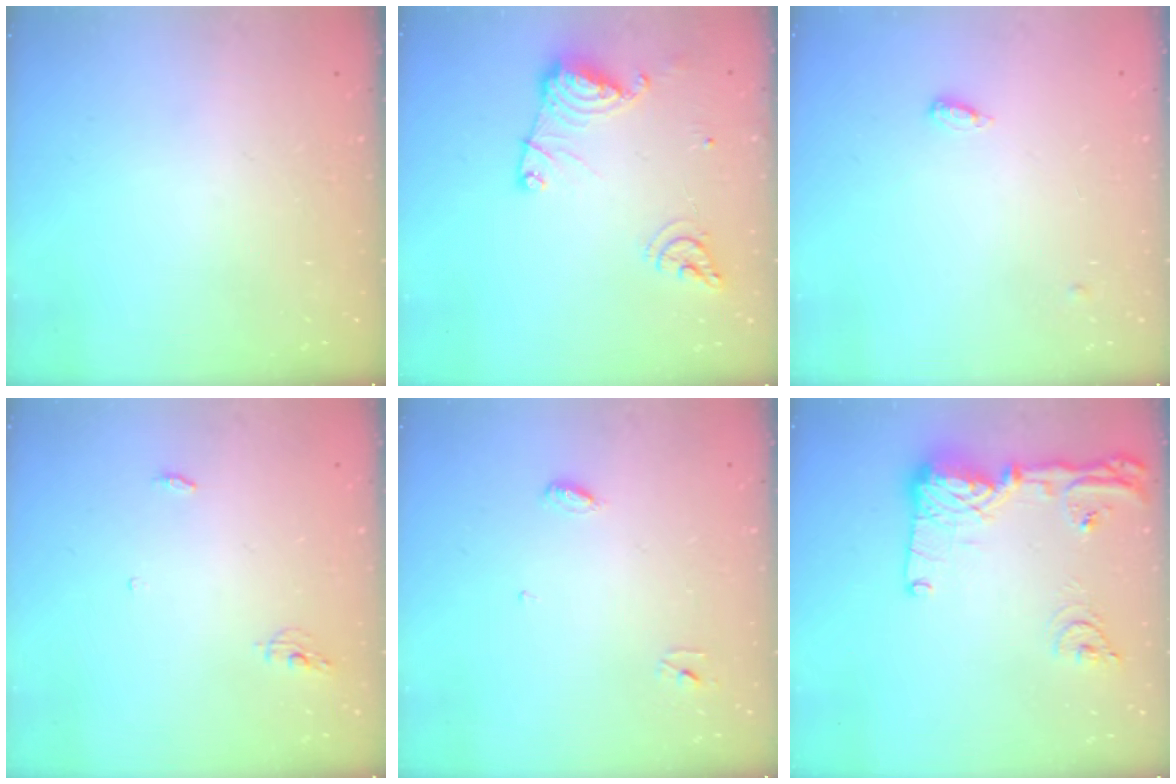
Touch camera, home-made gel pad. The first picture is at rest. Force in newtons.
{"total": 13.6, "press": 13.5, "slide": 1.5}
{"total": 4.0, "press": 3.9, "slide": 0.7}
{"total": 4.2, "press": 4.2, "slide": 0.4}
{"total": 3.5, "press": 3.4, "slide": 0.4}
{"total": 16.7, "press": 16.6, "slide": 1.9}